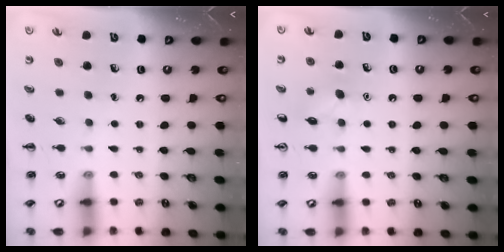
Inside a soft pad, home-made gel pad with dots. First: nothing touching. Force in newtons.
{"total": 6.2, "press": 6.0, "slide": 1.6}